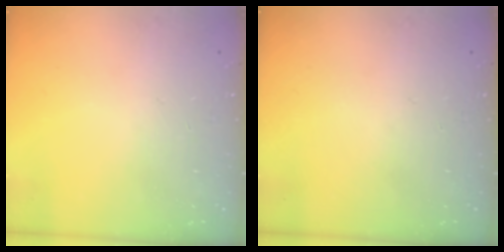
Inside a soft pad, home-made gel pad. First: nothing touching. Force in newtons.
{"total": 0.0}